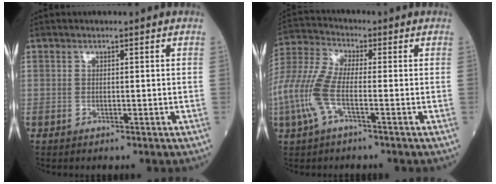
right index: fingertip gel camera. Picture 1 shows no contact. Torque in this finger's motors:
{"motor_torque": [1.48, -0.66, 0.82, 0.21]}